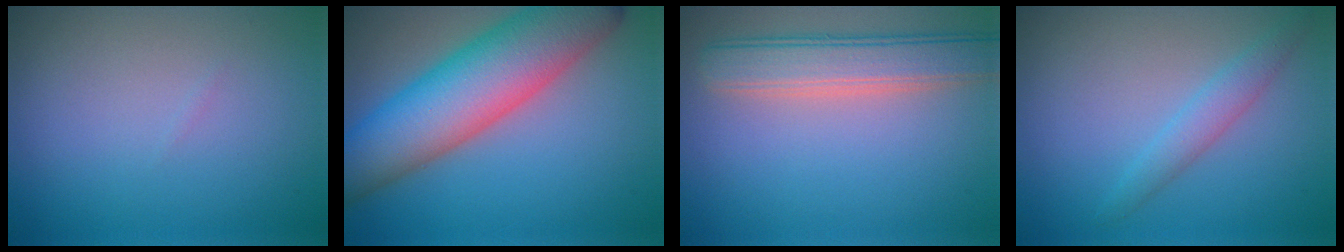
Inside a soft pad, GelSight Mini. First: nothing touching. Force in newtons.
{"total": 11.2, "press": 11.2, "slide": 0.3}
{"total": 4.8, "press": 4.8, "slide": 0.6}
{"total": 2.0, "press": 2.0, "slide": 0.1}